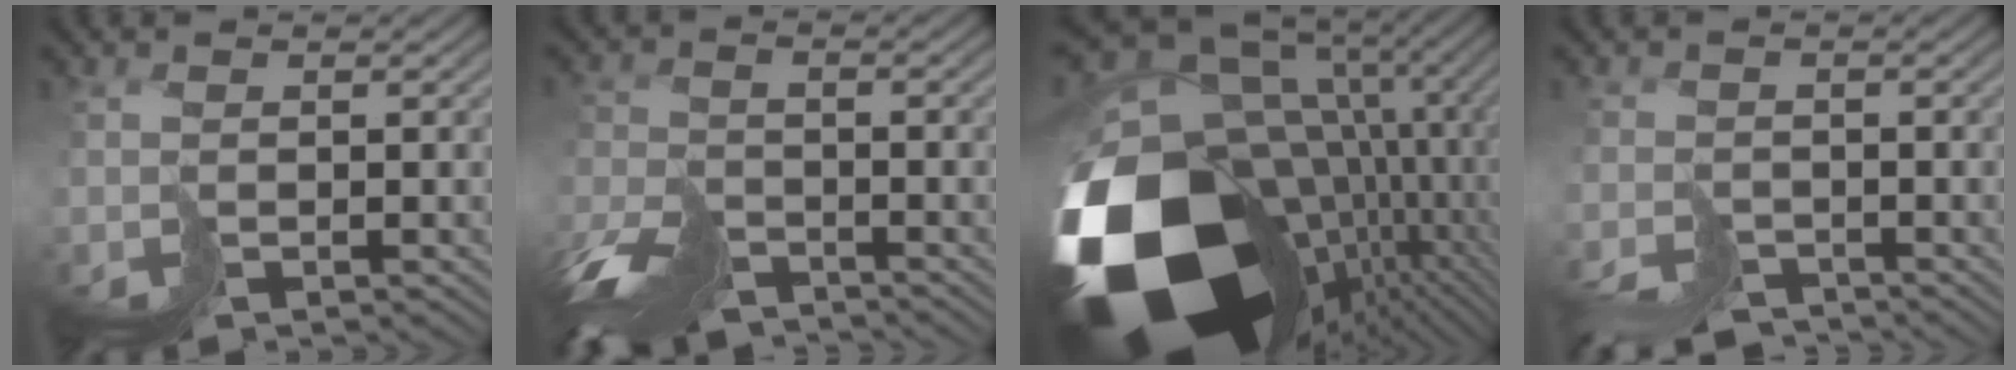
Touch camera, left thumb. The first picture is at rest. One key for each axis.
{"total": 8.6, "fx": -7.2, "fy": 3.0, "fz": 3.5, "tx": -0.084, "ty": -0.017, "tz": -0.144}
{"total": 20.2, "fx": -5.0, "fy": 14.5, "fz": 13.2, "tx": -0.296, "ty": -0.063, "tz": -0.042}
{"total": 4.1, "fx": -3.8, "fy": 1.2, "fz": 0.8, "tx": -0.008, "ty": -0.009, "tz": -0.075}